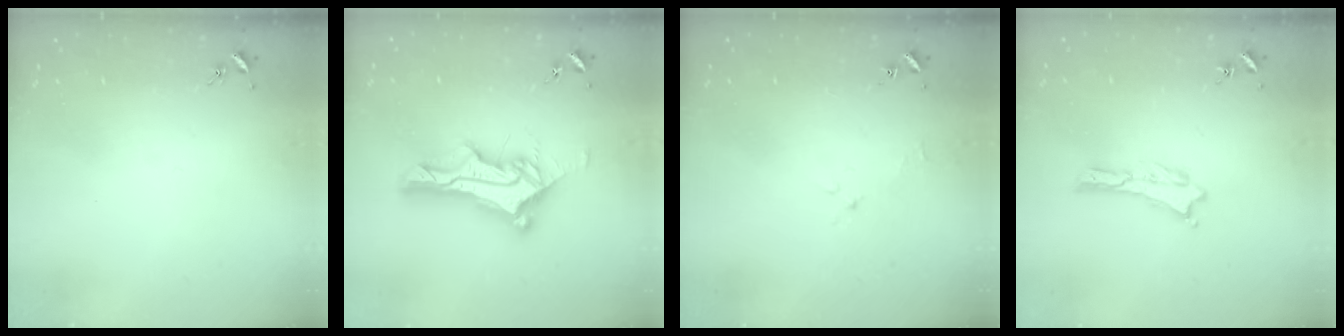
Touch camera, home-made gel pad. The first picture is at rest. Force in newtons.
{"total": 10.8, "press": 10.7, "slide": 0.9}
{"total": 1.7, "press": 1.6, "slide": 0.3}
{"total": 0.0}